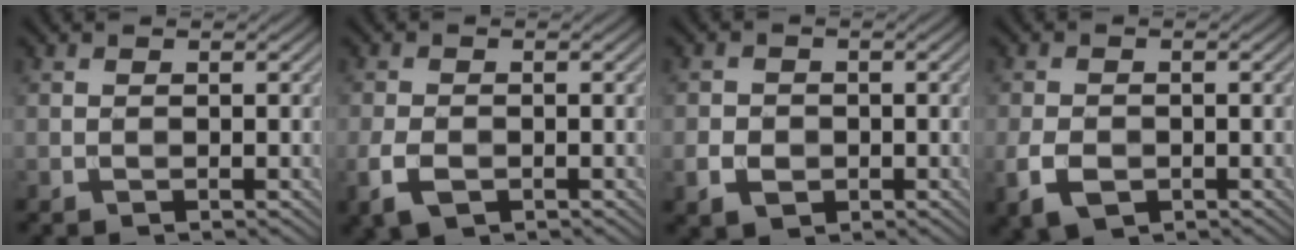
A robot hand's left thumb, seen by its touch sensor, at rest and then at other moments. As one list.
[{"total": 3.4, "force": [-1.5, 1.9, 2.4], "torque": [-0.060, -0.009, -0.031]}, {"total": 2.9, "force": [-0.9, 2.4, 1.3], "torque": [-0.028, -0.006, -0.016]}, {"total": 3.6, "force": [-1.4, 2.3, 2.3], "torque": [-0.056, -0.009, -0.029]}]